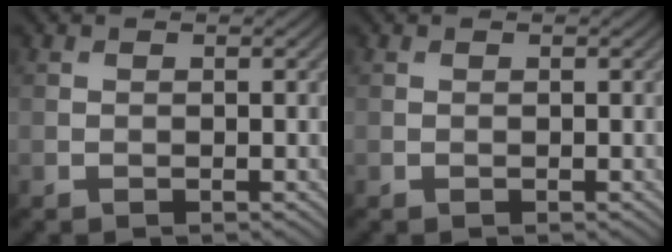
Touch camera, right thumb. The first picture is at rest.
{"total": 0.0}